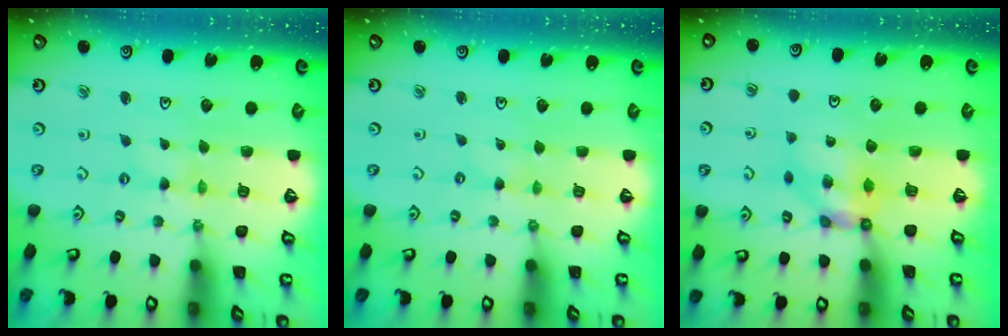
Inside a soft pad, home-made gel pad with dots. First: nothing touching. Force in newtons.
{"total": 0.0}
{"total": 6.5, "press": 6.5, "slide": 0.2}